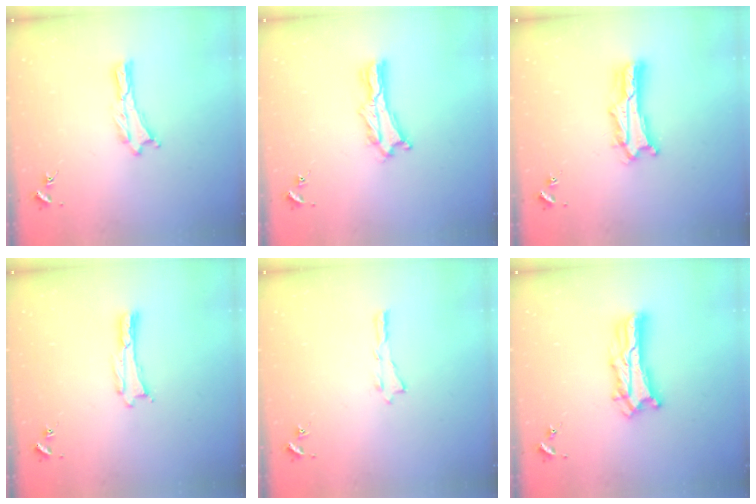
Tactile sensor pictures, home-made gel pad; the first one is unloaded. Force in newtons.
{"total": 2.1, "press": 2.1, "slide": 0.3}
{"total": 5.0, "press": 5.0, "slide": 0.6}
{"total": 0.0}
{"total": 0.0}
{"total": 7.3, "press": 7.3, "slide": 0.7}